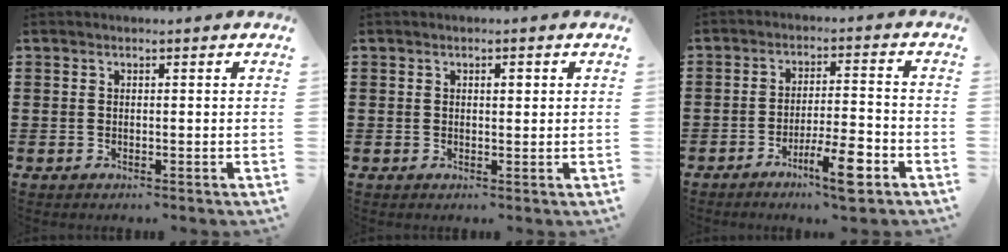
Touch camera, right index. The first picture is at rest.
{"total": 1.3, "force": [0.4, 0.5, 1.1], "torque": [-0.021, 0.005, 0.005]}
{"total": 7.8, "force": [-4.6, 1.0, 6.1], "torque": [-0.107, -0.001, -0.080]}